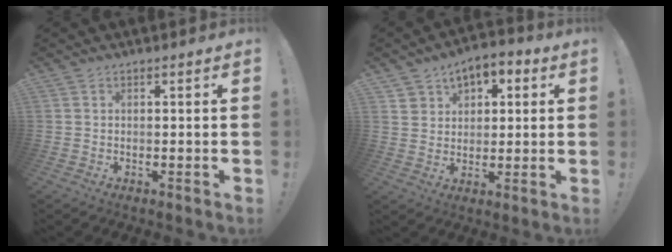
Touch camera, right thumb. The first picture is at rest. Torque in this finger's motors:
{"motor_torque": [0.12, 0.18, 0.41, 0.38, 0.17]}